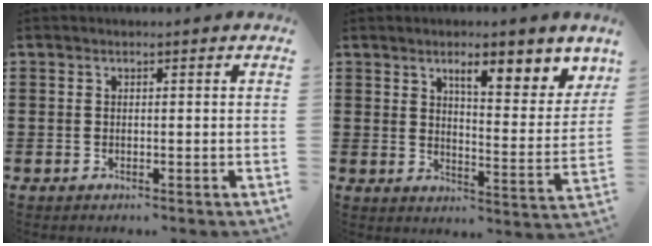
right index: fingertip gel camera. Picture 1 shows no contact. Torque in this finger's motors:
{"motor_torque": [1.26, 0.87, 0.41, 0.10]}